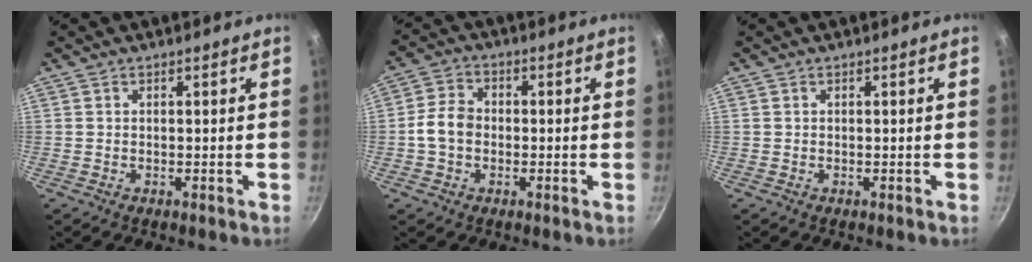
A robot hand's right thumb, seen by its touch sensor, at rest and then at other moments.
{"total": 6.0, "force": [-0.9, 4.7, 3.6], "torque": [-0.051, 0.020, -0.027]}
{"total": 0.0}